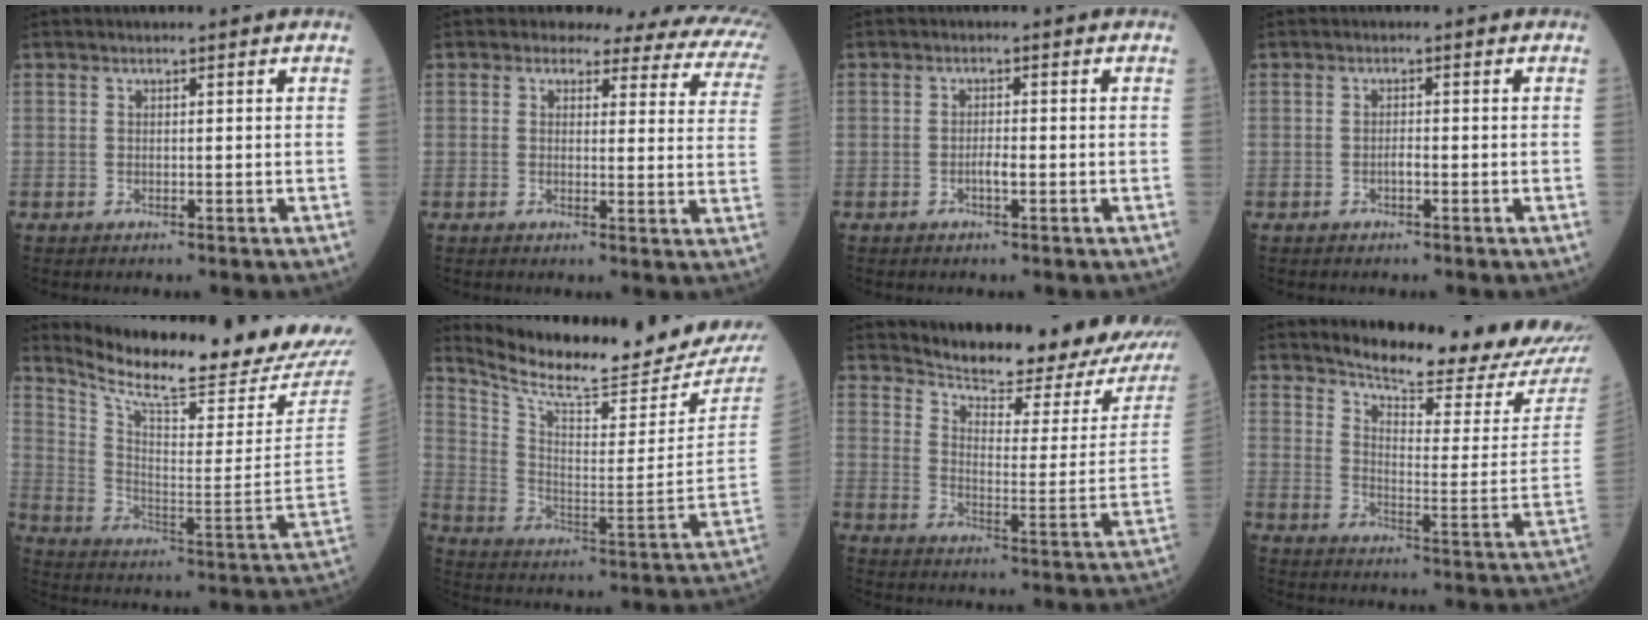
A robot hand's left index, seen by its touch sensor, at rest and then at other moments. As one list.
[{"total": 13.1, "force": [10.9, 5.0, 5.2], "torque": [-0.034, -0.022, 0.086]}, {"total": 1.4, "force": [-0.8, 0.2, 1.2], "torque": [-0.021, -0.002, -0.016]}, {"total": 0.9, "force": [-0.6, 0.1, 0.7], "torque": [-0.010, -0.001, -0.014]}, {"total": 22.1, "force": [20.8, -0.3, 7.3], "torque": [-0.146, -0.109, 0.293]}, {"total": 19.8, "force": [19.0, 0.8, 5.5], "torque": [-0.114, -0.095, 0.277]}, {"total": 20.5, "force": [18.3, 3.3, 8.6], "torque": [-0.117, -0.058, 0.228]}, {"total": 19.0, "force": [17.7, 1.0, 6.8], "torque": [-0.098, -0.094, 0.224]}]